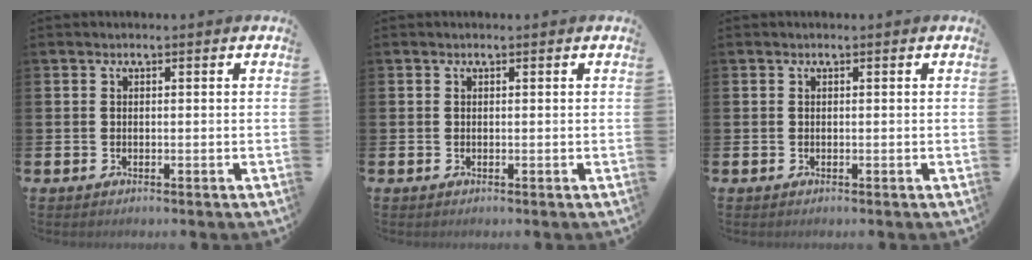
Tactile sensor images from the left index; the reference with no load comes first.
{"total": 0.0}
{"total": 0.0}